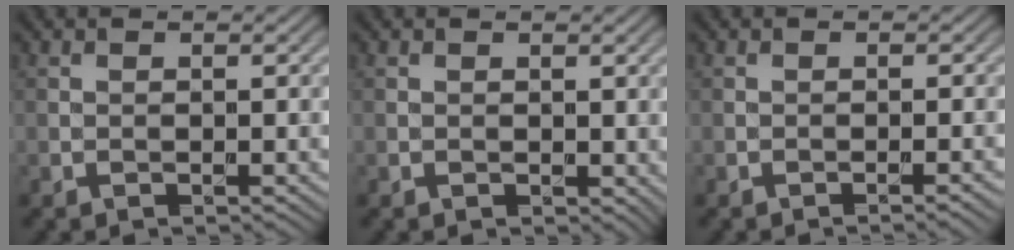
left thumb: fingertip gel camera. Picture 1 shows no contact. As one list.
[{"total": 0.8, "force": [0.2, 0.6, 0.5], "torque": [-0.006, -0.004, 0.006]}, {"total": 1.3, "force": [-0.6, 0.2, 1.1], "torque": [-0.009, 0.004, -0.015]}]